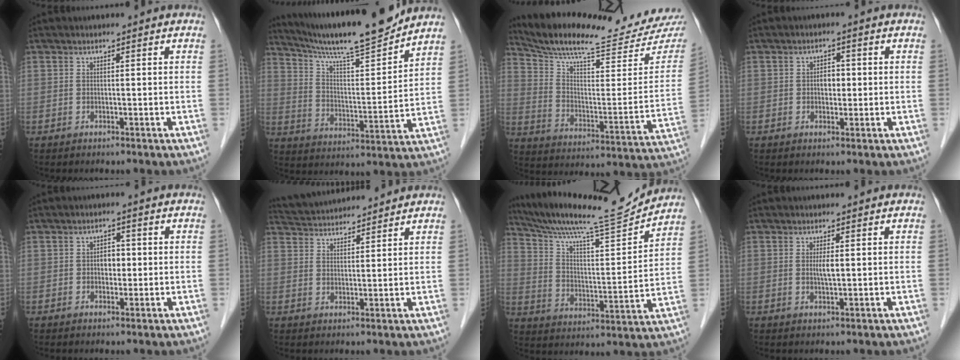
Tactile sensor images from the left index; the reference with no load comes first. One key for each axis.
{"total": 17.2, "fx": 15.4, "fy": 0.0, "fz": 7.6, "tx": -0.129, "ty": -0.007, "tz": 0.246}
{"total": 21.8, "fx": 20.5, "fy": 0.7, "fz": 7.2, "tx": -0.128, "ty": -0.085, "tz": 0.289}
{"total": 2.3, "fx": -0.1, "fy": 1.5, "fz": 1.8, "tx": -0.028, "ty": 0.005, "tz": -0.001}
{"total": 2.4, "fx": -0.1, "fy": 1.6, "fz": 1.8, "tx": -0.027, "ty": 0.004, "tz": -0.001}
{"total": 9.4, "fx": 9.1, "fy": 0.9, "fz": 2.0, "tx": -0.045, "ty": 0.031, "tz": 0.147}
{"total": 17.7, "fx": 16.6, "fy": -0.6, "fz": 5.9, "tx": -0.112, "ty": -0.025, "tz": 0.263}
{"total": 1.8, "fx": 0.2, "fy": 0.2, "fz": 1.8, "tx": -0.036, "ty": -0.003, "tz": 0.003}